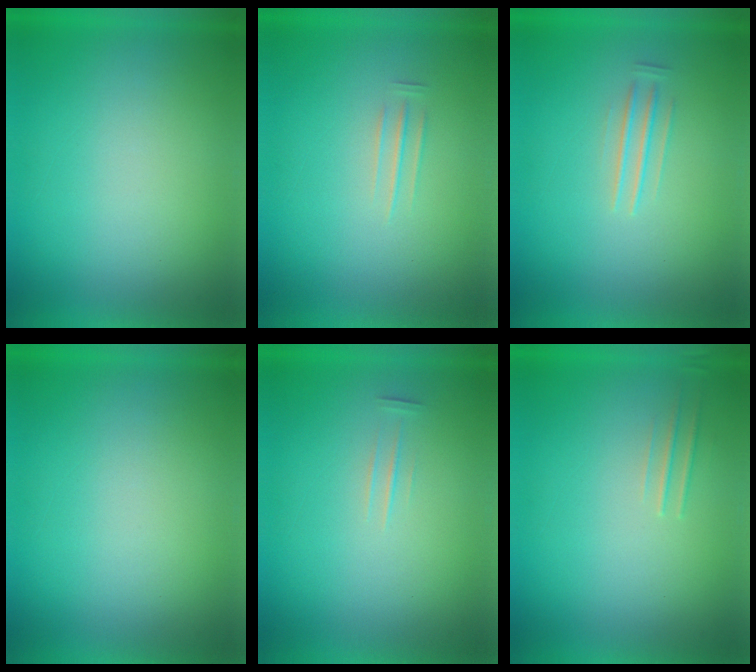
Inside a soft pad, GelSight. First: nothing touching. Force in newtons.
{"total": 1.4}
{"total": 1.6}
{"total": 0.0}
{"total": 1.1}
{"total": 1.7}